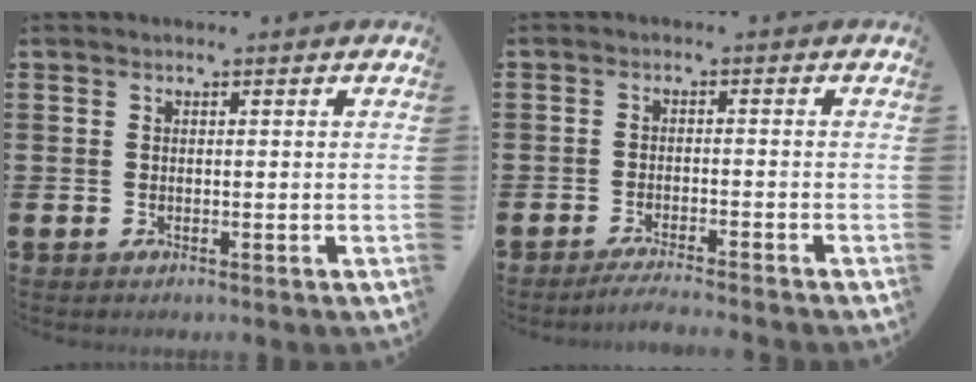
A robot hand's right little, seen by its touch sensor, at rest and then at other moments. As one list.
[{"total": 1.9, "force": [-1.8, -0.2, 0.7], "torque": [-0.011, 0.004, -0.034]}]